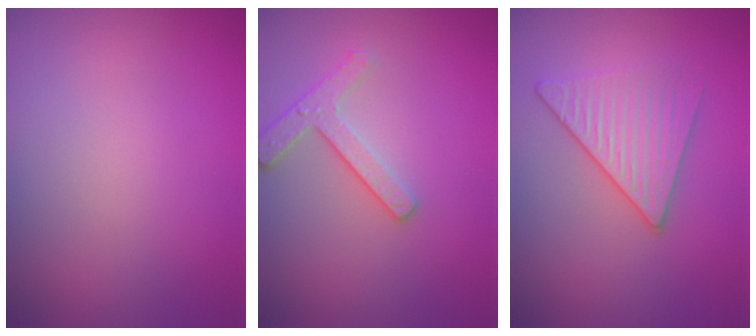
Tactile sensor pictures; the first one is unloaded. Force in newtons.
{"total": 2.5, "press": 2.4, "slide": 0.5}
{"total": 3.3, "press": 3.1, "slide": 1.1}